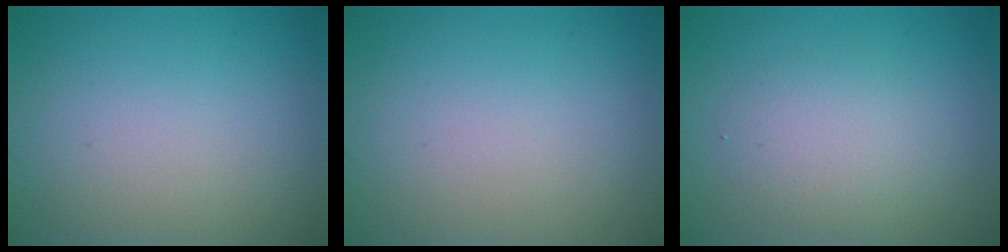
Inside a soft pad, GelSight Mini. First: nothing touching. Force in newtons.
{"total": 0.0}
{"total": 2.6, "press": 2.6, "slide": 0.3}